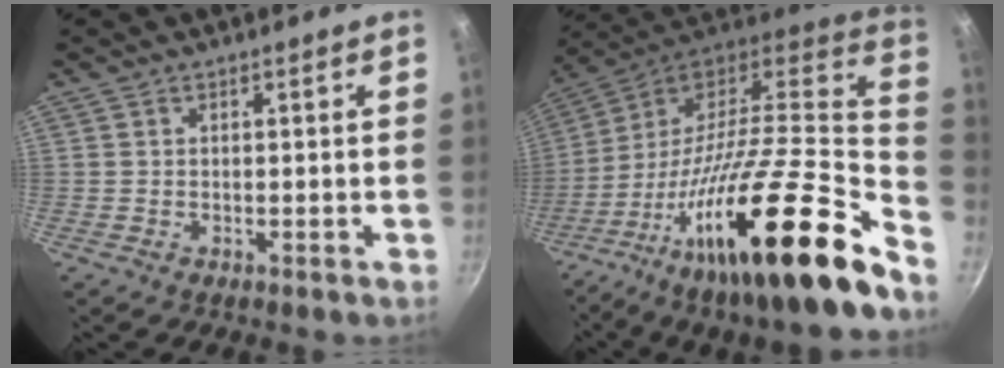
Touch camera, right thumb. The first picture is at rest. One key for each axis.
{"total": 32.9, "fx": -13.4, "fy": 7.2, "fz": 29.1, "tx": -0.396, "ty": 0.035, "tz": -0.240}